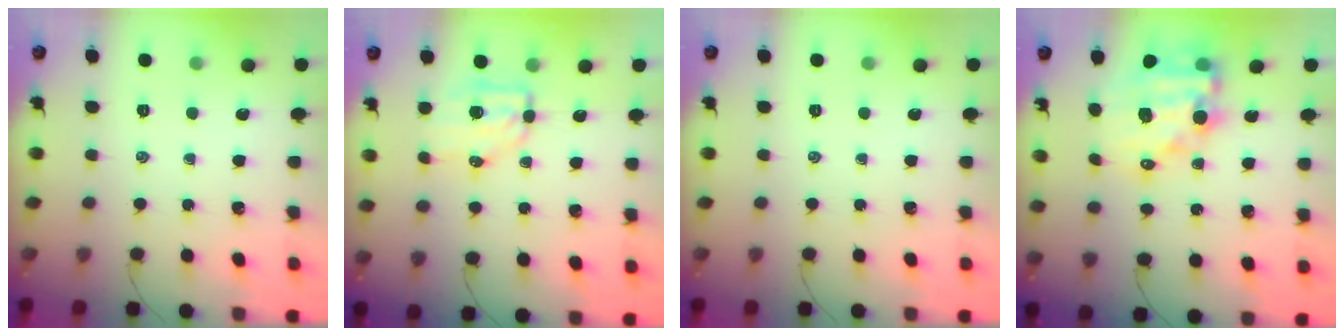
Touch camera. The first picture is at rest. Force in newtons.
{"total": 6.4, "press": 6.3, "slide": 1.1}
{"total": 0.0}
{"total": 14.5, "press": 14.0, "slide": 3.7}